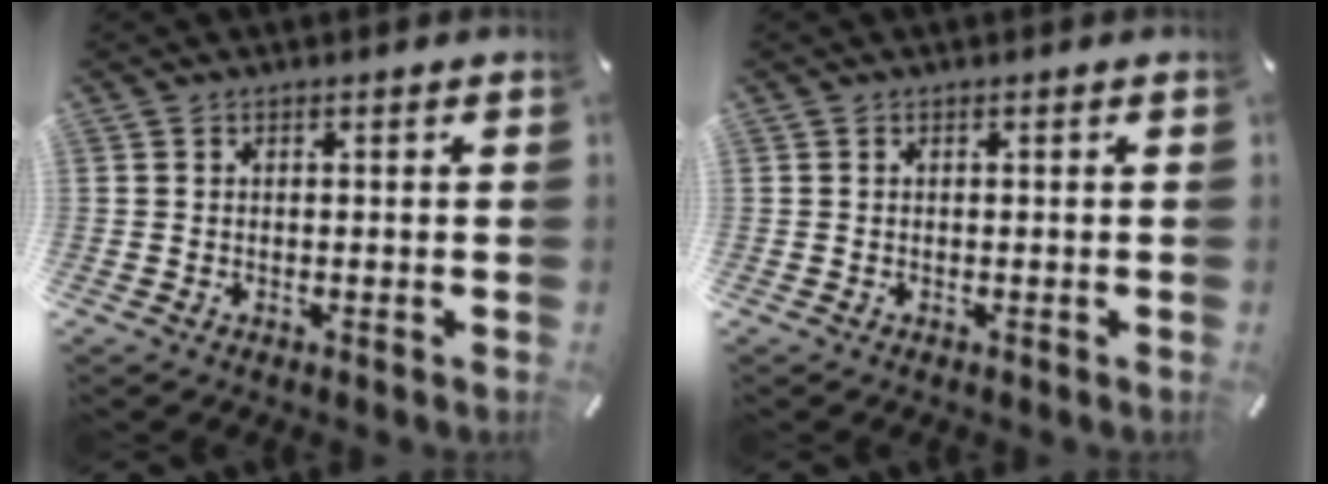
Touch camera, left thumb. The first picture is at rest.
{"total": 0.0}